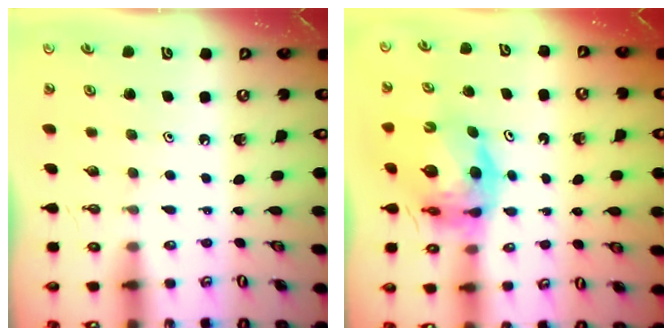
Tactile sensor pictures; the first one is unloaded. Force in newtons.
{"total": 9.5, "press": 9.4, "slide": 1.4}